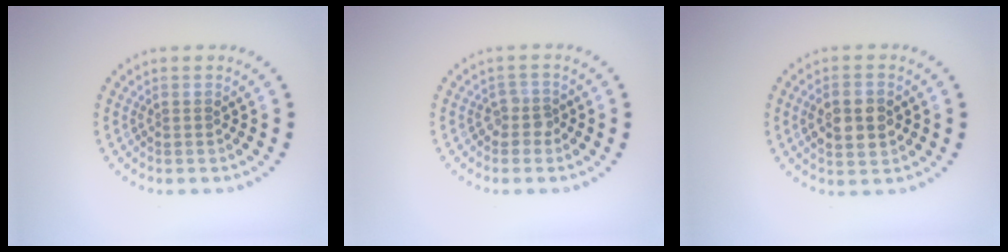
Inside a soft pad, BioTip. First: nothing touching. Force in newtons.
{"total": 1.4, "press": 1.2, "slide": 0.8}
{"total": 3.9, "press": 3.9, "slide": 0.2}